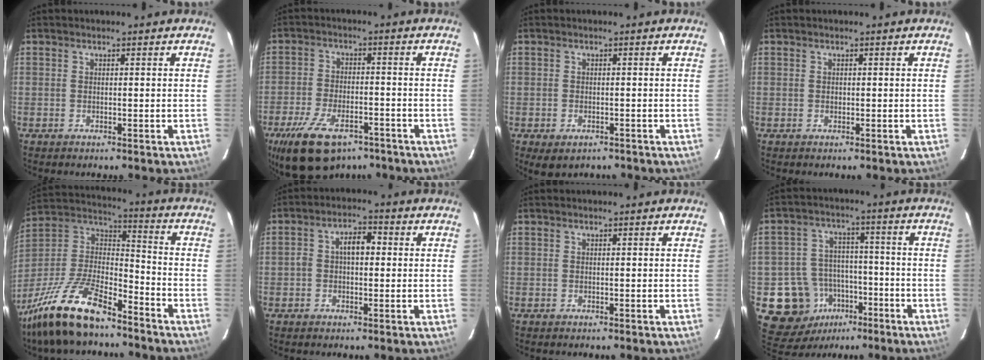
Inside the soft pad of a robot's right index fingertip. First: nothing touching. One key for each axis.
{"total": 16.2, "fx": -10.5, "fy": 7.9, "fz": 9.5, "tx": -0.211, "ty": -0.024, "tz": -0.178}
{"total": 3.5, "fx": -1.9, "fy": 2.4, "fz": 1.8, "tx": -0.035, "ty": -0.013, "tz": -0.022}
{"total": 0.6, "fx": 0.0, "fy": 0.6, "fz": 0.2, "tx": -0.001, "ty": 0.000, "tz": 0.000}
{"total": 19.6, "fx": -14.1, "fy": 6.6, "fz": 11.9, "tx": -0.260, "ty": -0.006, "tz": -0.259}
{"total": 4.9, "fx": 0.1, "fy": 3.0, "fz": 3.8, "tx": -0.067, "ty": 0.018, "tz": 0.001}
{"total": 0.0}
{"total": 12.4, "fx": -5.4, "fy": 10.6, "fz": 3.3, "tx": -0.091, "ty": 0.029, "tz": -0.066}